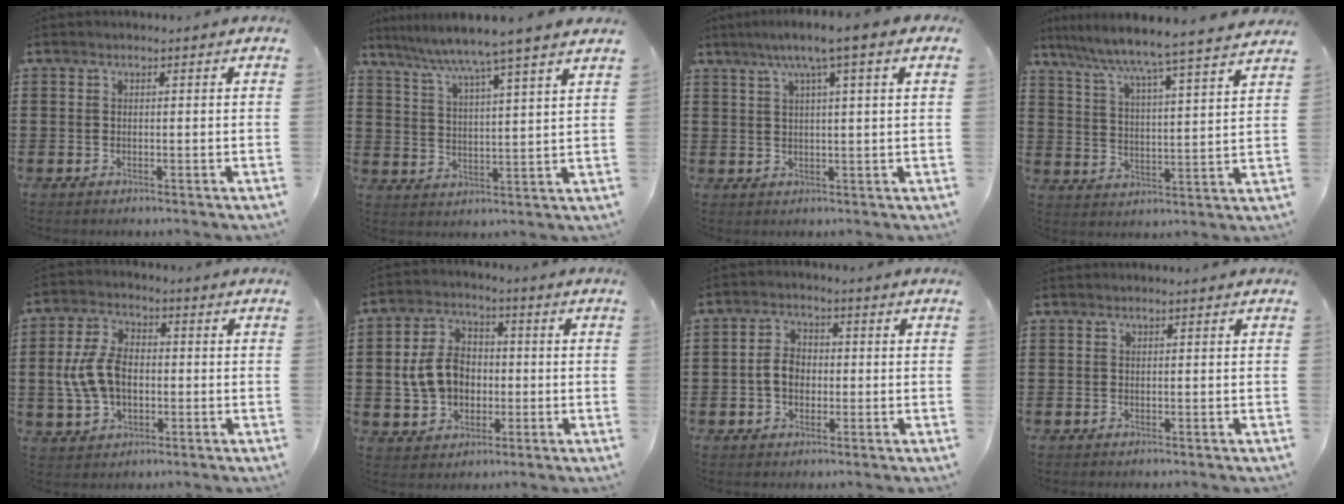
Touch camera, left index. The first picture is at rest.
{"total": 6.0, "force": [5.1, -1.5, 2.7], "torque": [-0.074, -0.038, 0.079]}
{"total": 5.1, "force": [2.6, -0.4, 4.4], "torque": [-0.093, 0.002, 0.039]}
{"total": 5.5, "force": [5.0, -1.1, 2.2], "torque": [-0.065, -0.047, 0.073]}
{"total": 8.3, "force": [-0.7, 5.4, 6.2], "torque": [-0.158, 0.006, -0.023]}
{"total": 8.6, "force": [-0.5, 6.8, 5.2], "torque": [-0.129, 0.018, -0.009]}
{"total": 4.5, "force": [-0.7, 3.3, 2.9], "torque": [-0.068, 0.008, -0.018]}
{"total": 0.0}